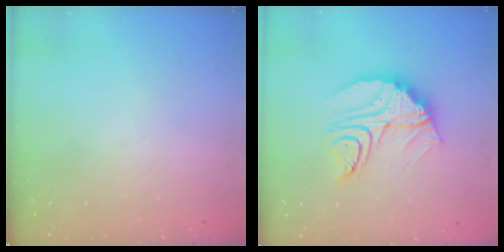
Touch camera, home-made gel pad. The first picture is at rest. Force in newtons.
{"total": 13.6, "press": 13.6, "slide": 1.2}